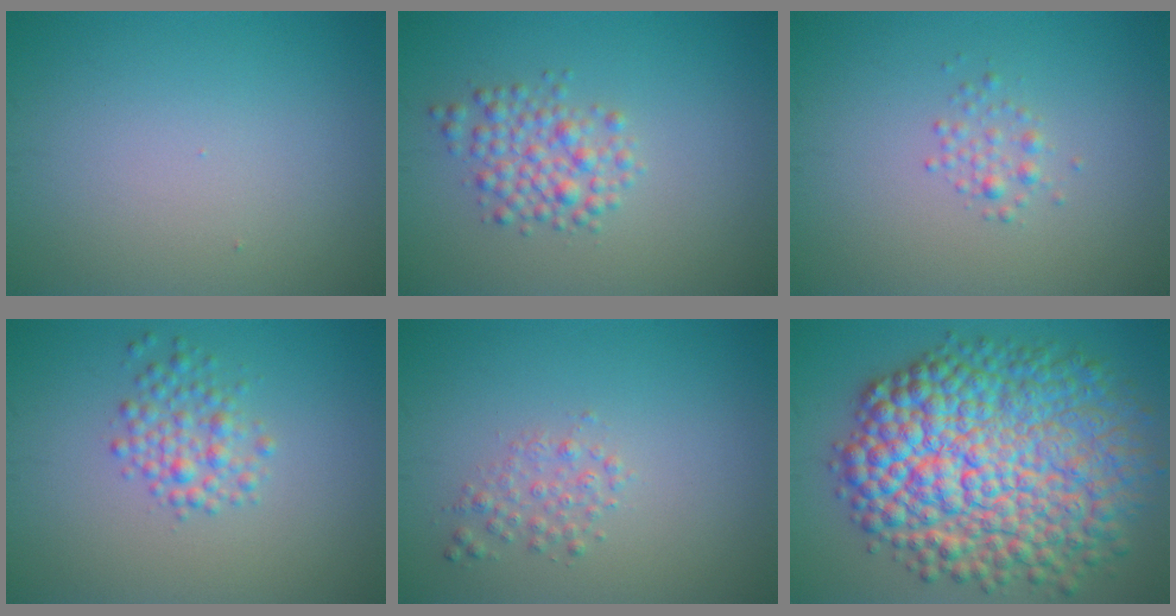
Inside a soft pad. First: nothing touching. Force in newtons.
{"total": 3.0, "press": 3.0, "slide": 0.1}
{"total": 1.2, "press": 1.2, "slide": 0.1}
{"total": 2.6, "press": 2.6, "slide": 0.0}
{"total": 1.5, "press": 1.5, "slide": 0.1}
{"total": 14.6, "press": 14.6, "slide": 0.1}